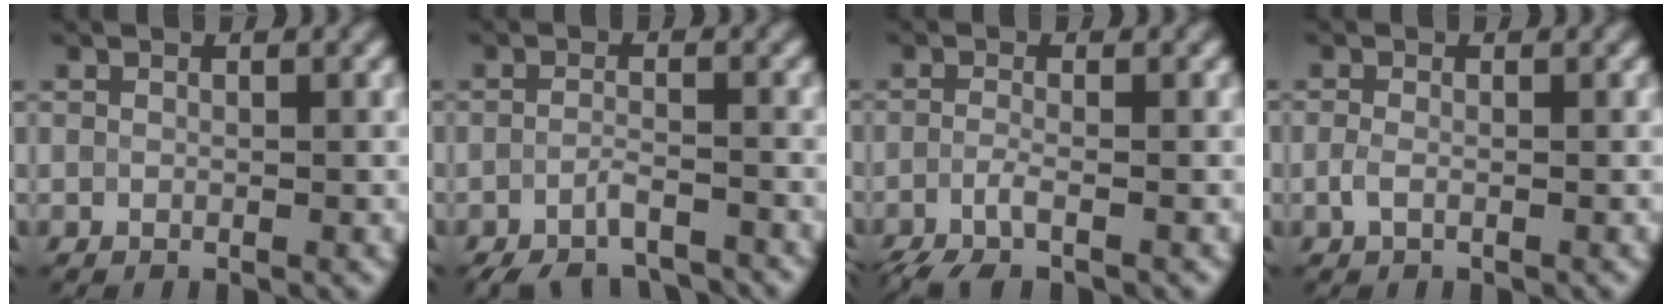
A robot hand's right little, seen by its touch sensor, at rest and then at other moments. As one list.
[{"total": 4.2, "force": [-3.4, 1.2, 2.1], "torque": [-0.039, -0.011, -0.057]}, {"total": 2.9, "force": [-1.9, 0.6, 2.1], "torque": [-0.045, -0.010, -0.049]}, {"total": 1.2, "force": [-0.4, 0.5, 1.0], "torque": [-0.024, -0.001, -0.012]}]